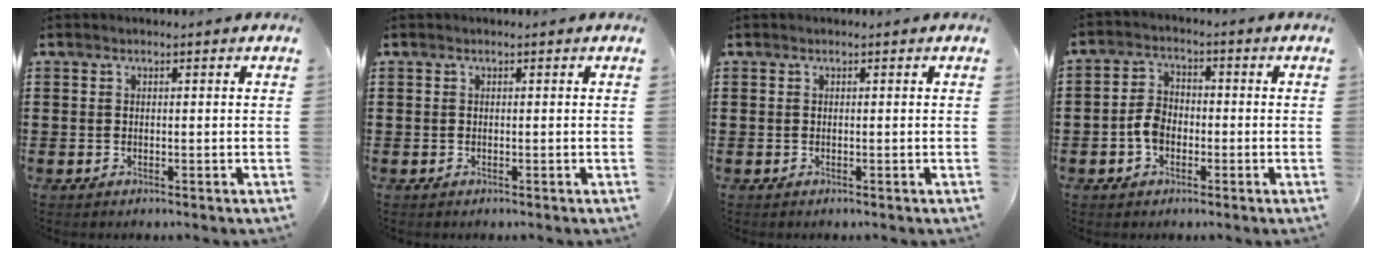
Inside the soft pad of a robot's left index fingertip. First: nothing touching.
{"total": 0.0}
{"total": 0.0}
{"total": 4.5, "force": [-1.5, 3.2, 2.8], "torque": [-0.073, 0.004, -0.036]}